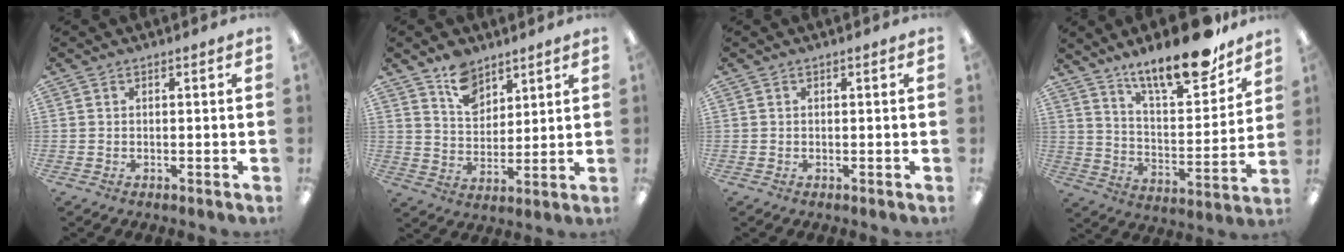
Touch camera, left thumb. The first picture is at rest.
{"total": 9.4, "force": [6.9, 5.6, 3.0], "torque": [-0.053, -0.035, 0.129]}
{"total": 0.0}
{"total": 19.1, "force": [14.9, 5.4, 10.6], "torque": [-0.161, -0.097, 0.247]}